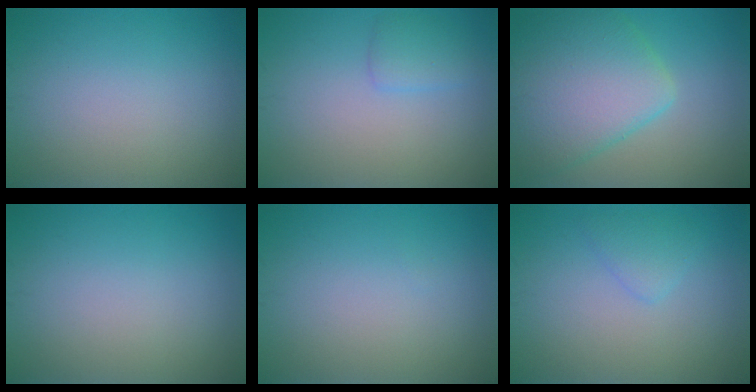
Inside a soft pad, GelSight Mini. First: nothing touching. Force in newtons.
{"total": 1.6, "press": 1.6, "slide": 0.1}
{"total": 8.1, "press": 8.1, "slide": 0.3}
{"total": 0.0}
{"total": 0.0}
{"total": 1.6, "press": 1.6, "slide": 0.1}